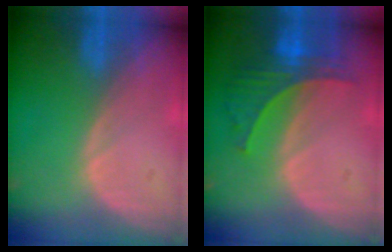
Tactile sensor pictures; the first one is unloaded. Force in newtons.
{"total": 6.1, "press": 6.0, "slide": 1.0}